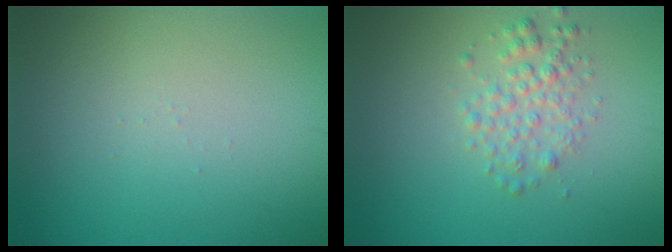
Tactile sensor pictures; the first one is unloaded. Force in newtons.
{"total": 2.4, "press": 2.4, "slide": 0.1}